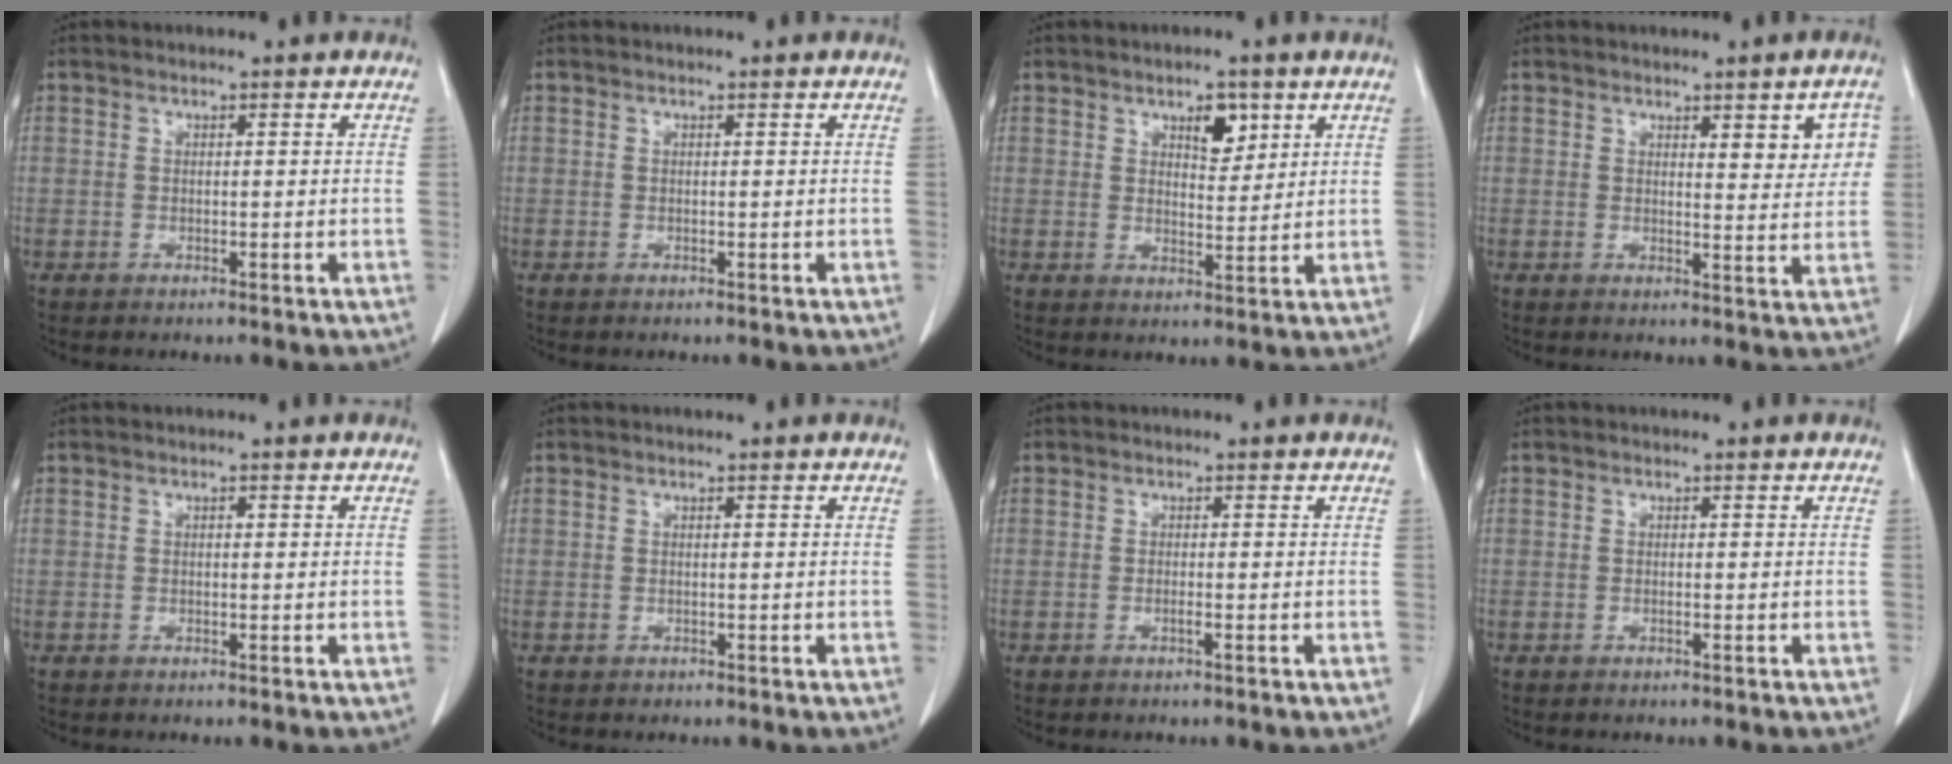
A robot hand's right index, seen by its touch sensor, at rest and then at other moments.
{"total": 0.0}
{"total": 4.3, "force": [2.4, 1.9, 3.0], "torque": [-0.043, -0.002, 0.039]}
{"total": 5.6, "force": [2.1, 1.7, 4.9], "torque": [-0.052, -0.001, 0.026]}
{"total": 0.0}
{"total": 0.0}
{"total": 0.7, "force": [-0.3, -0.1, 0.6], "torque": [-0.012, 0.001, -0.004]}
{"total": 0.0}